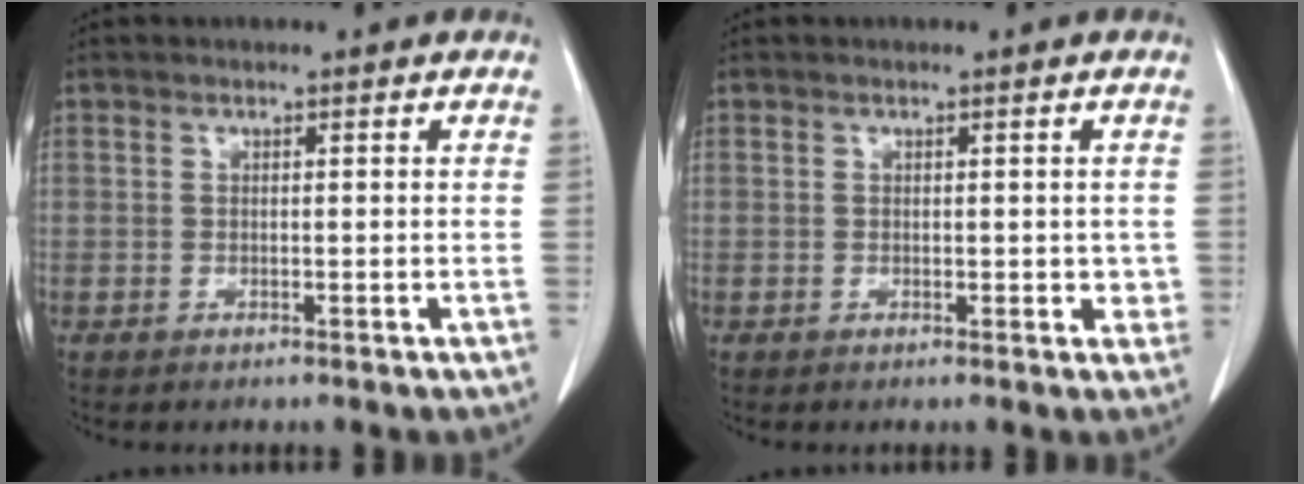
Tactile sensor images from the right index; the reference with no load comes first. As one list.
[{"total": 2.7, "force": [-0.1, 1.7, 2.1], "torque": [-0.029, 0.008, 0.002]}]